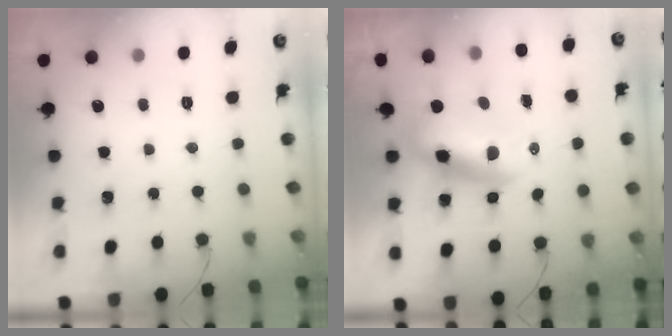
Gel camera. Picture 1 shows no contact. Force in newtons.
{"total": 8.3, "press": 7.9, "slide": 2.3}